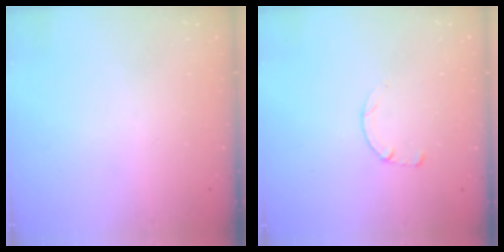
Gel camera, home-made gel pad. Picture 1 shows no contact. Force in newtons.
{"total": 2.6, "press": 2.5, "slide": 0.3}